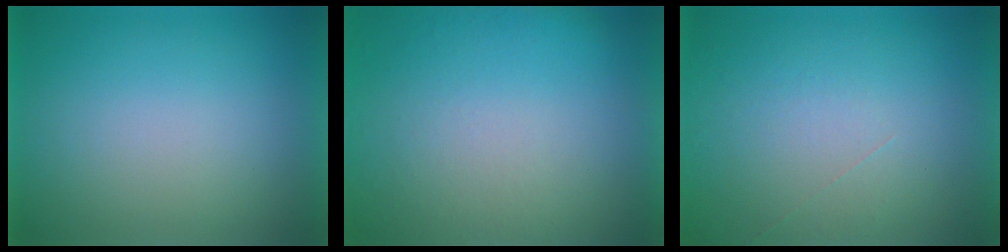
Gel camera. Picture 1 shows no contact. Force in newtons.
{"total": 5.7}
{"total": 1.1}